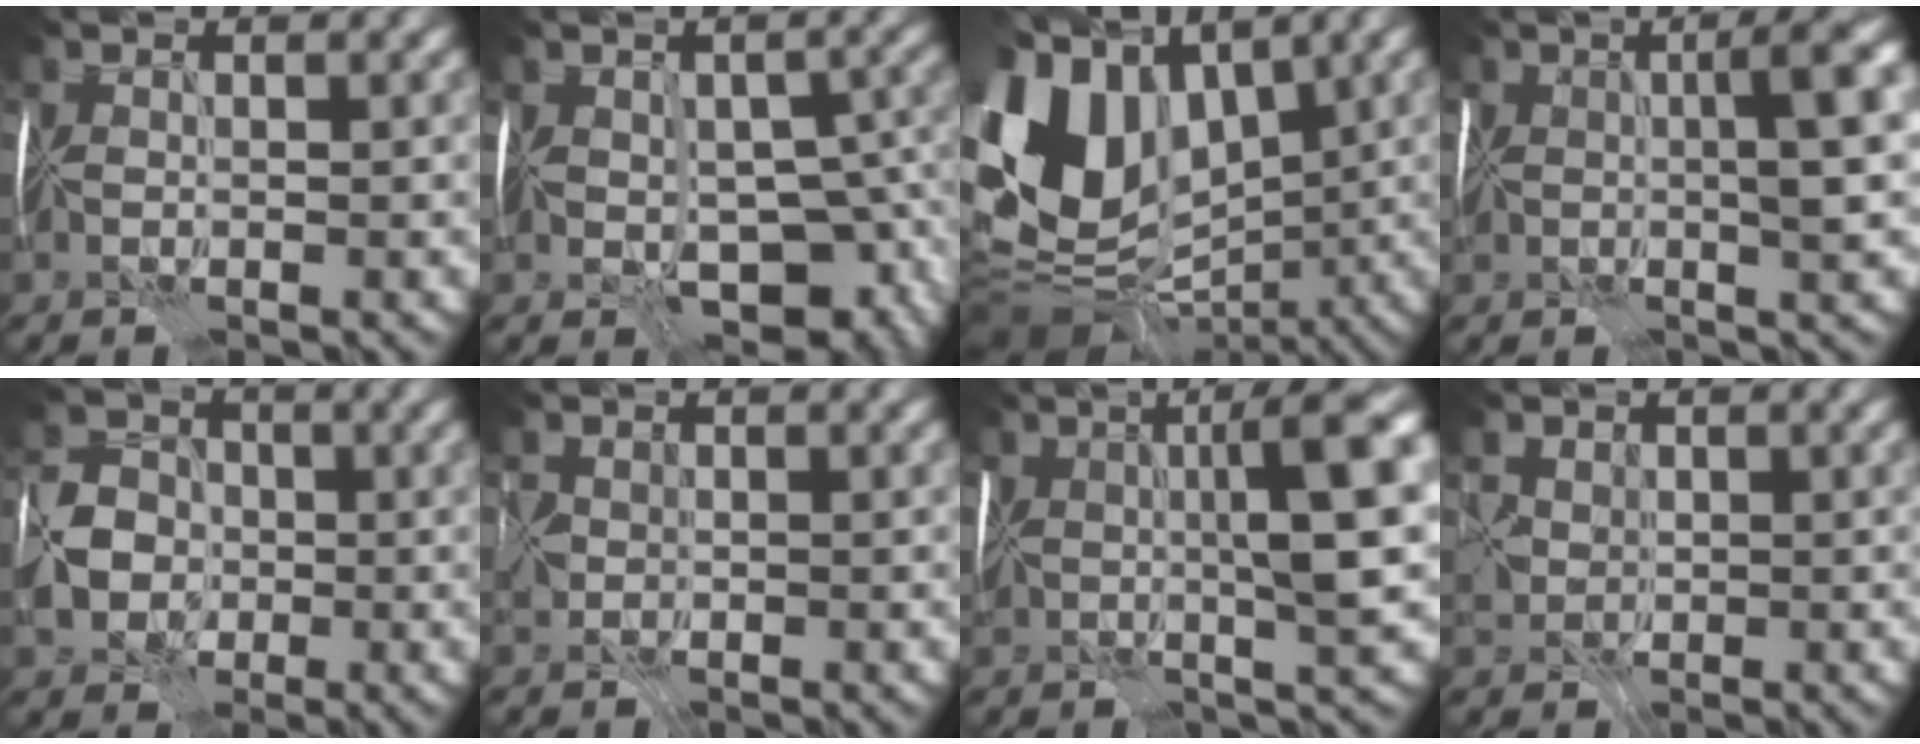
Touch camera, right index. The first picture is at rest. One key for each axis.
{"total": 9.2, "fx": -3.5, "fy": 5.2, "fz": 6.7, "tx": -0.099, "ty": -0.015, "tz": -0.037}
{"total": 13.0, "fx": 1.1, "fy": 9.6, "fz": 8.6, "tx": -0.194, "ty": 0.017, "tz": 0.008}
{"total": 5.4, "fx": 0.3, "fy": 1.2, "fz": 5.3, "tx": -0.072, "ty": 0.016, "tz": 0.009}
{"total": 5.2, "fx": -1.6, "fy": 4.5, "fz": 2.1, "tx": -0.051, "ty": 0.006, "tz": -0.035}
{"total": 1.0, "fx": -0.3, "fy": 1.0, "fz": 0.2, "tx": -0.014, "ty": 0.005, "tz": 0.002}
{"total": 8.3, "fx": 1.1, "fy": 1.5, "fz": 8.1, "tx": -0.121, "ty": 0.019, "tz": 0.021}
{"total": 1.7, "fx": 0.3, "fy": 1.7, "fz": 0.4, "tx": -0.021, "ty": 0.002, "tz": 0.012}